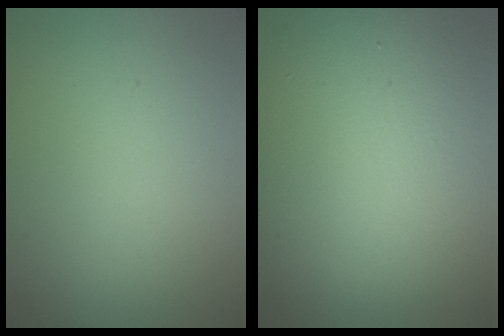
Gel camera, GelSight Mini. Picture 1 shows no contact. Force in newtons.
{"total": 14.2, "press": 14.1, "slide": 1.1}